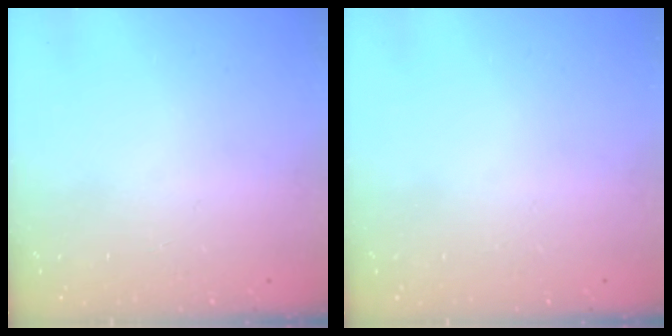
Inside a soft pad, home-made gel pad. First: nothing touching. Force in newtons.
{"total": 0.0}